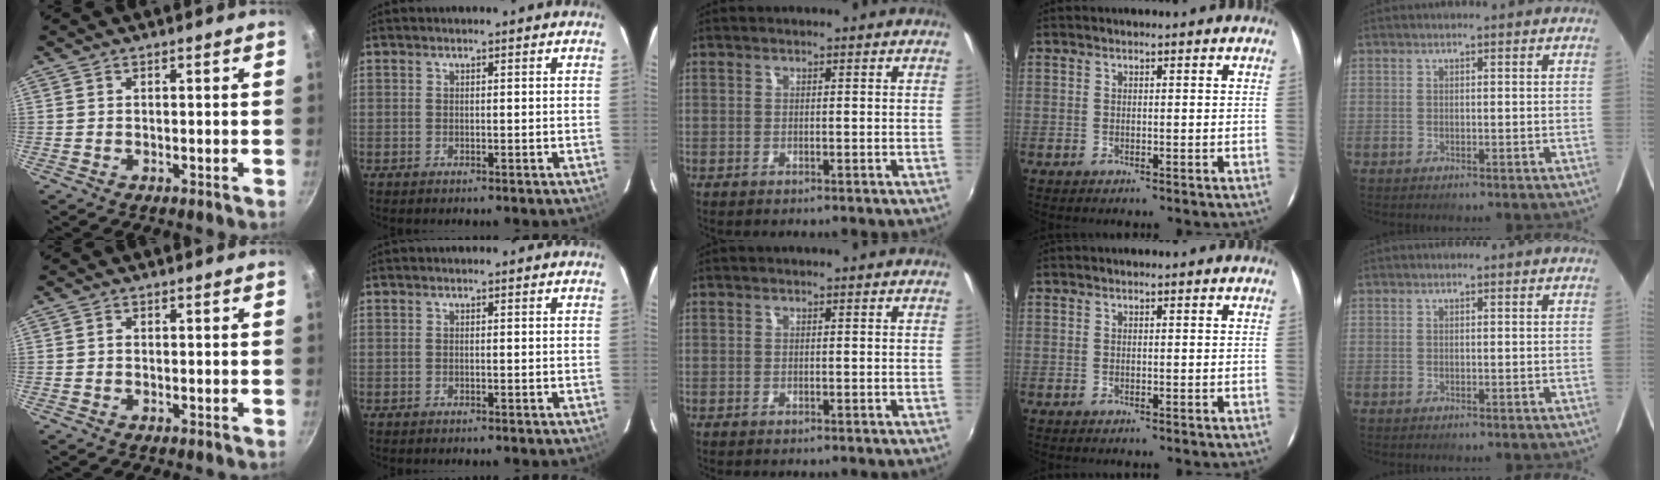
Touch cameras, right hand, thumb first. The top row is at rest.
{"thumb": {"total": 0.6, "force": [0.0, 0.5, 0.3], "torque": [-0.002, 0.004, -0.003]}}